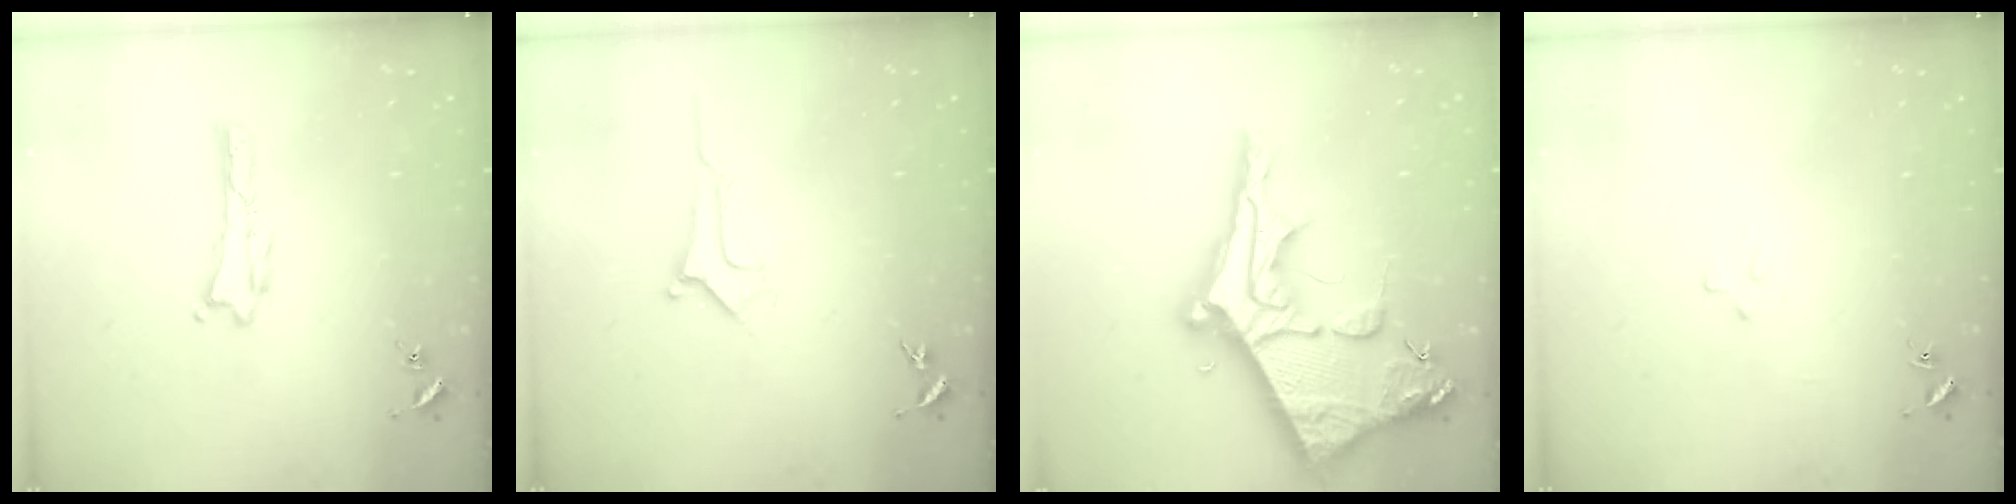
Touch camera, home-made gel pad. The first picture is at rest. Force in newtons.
{"total": 1.0, "press": 1.0, "slide": 0.0}
{"total": 13.4, "press": 13.4, "slide": 1.3}
{"total": 2.2, "press": 2.2, "slide": 0.2}